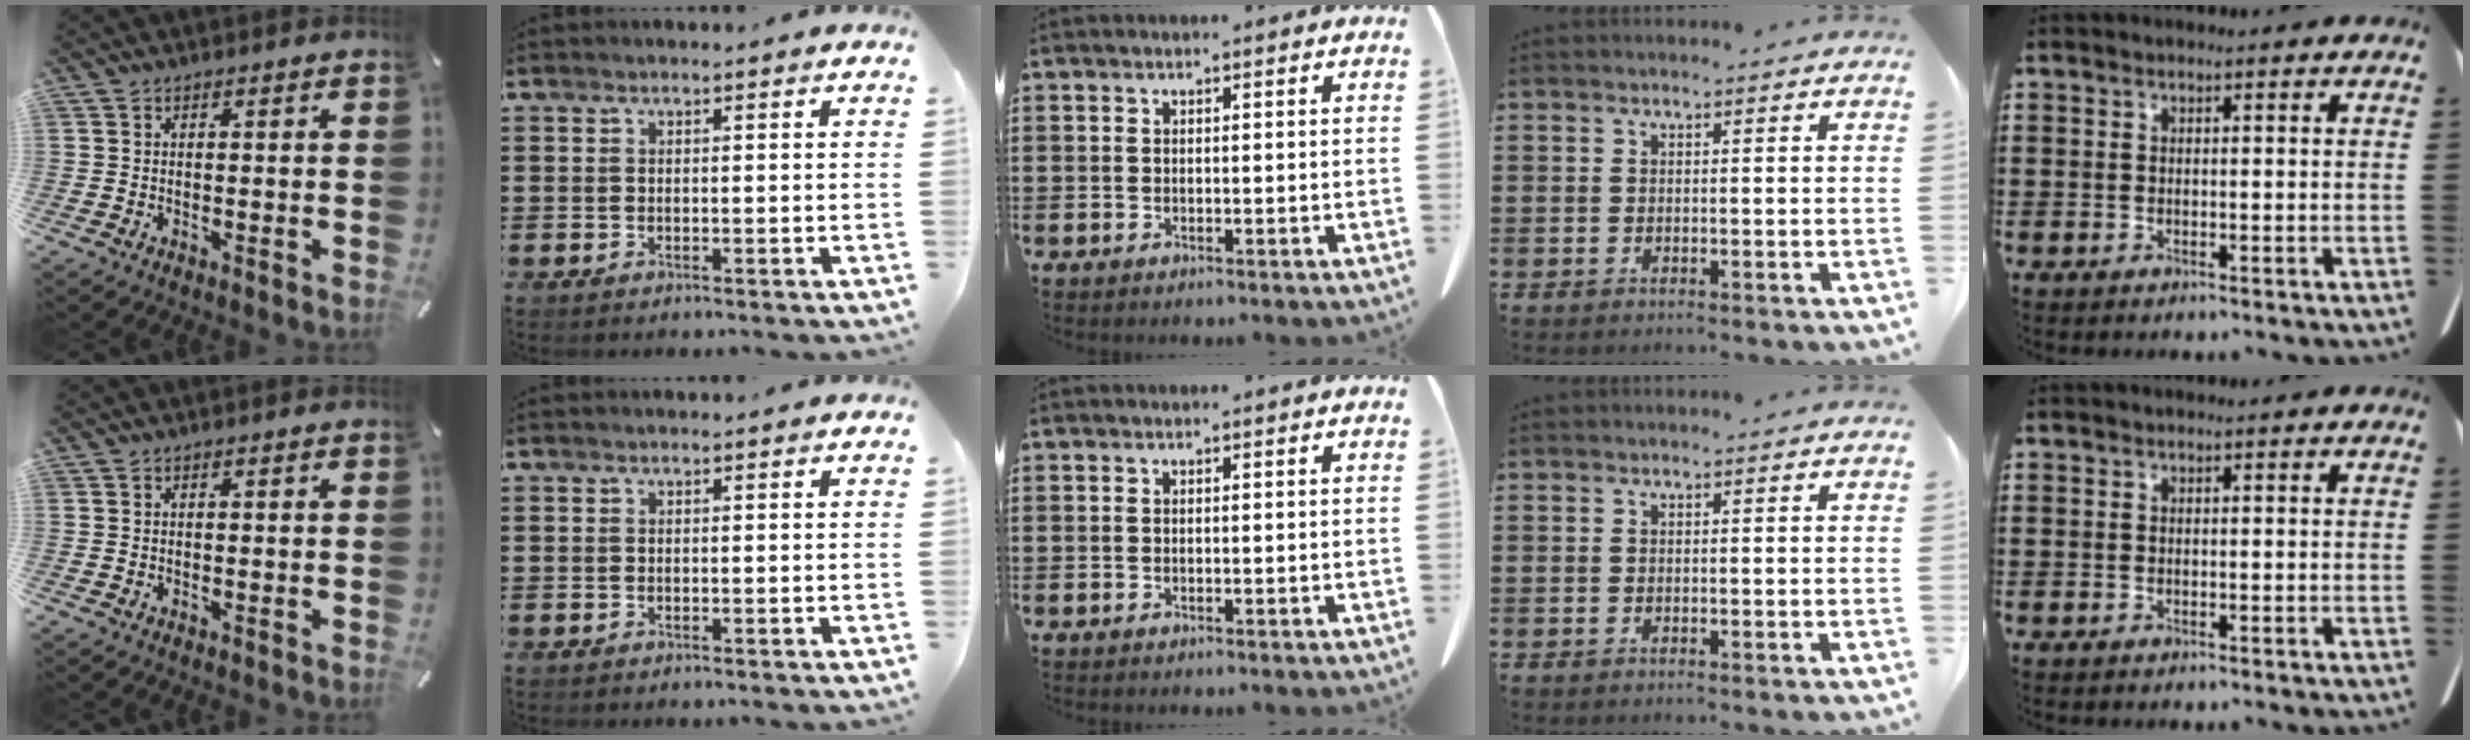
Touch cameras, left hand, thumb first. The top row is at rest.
{}